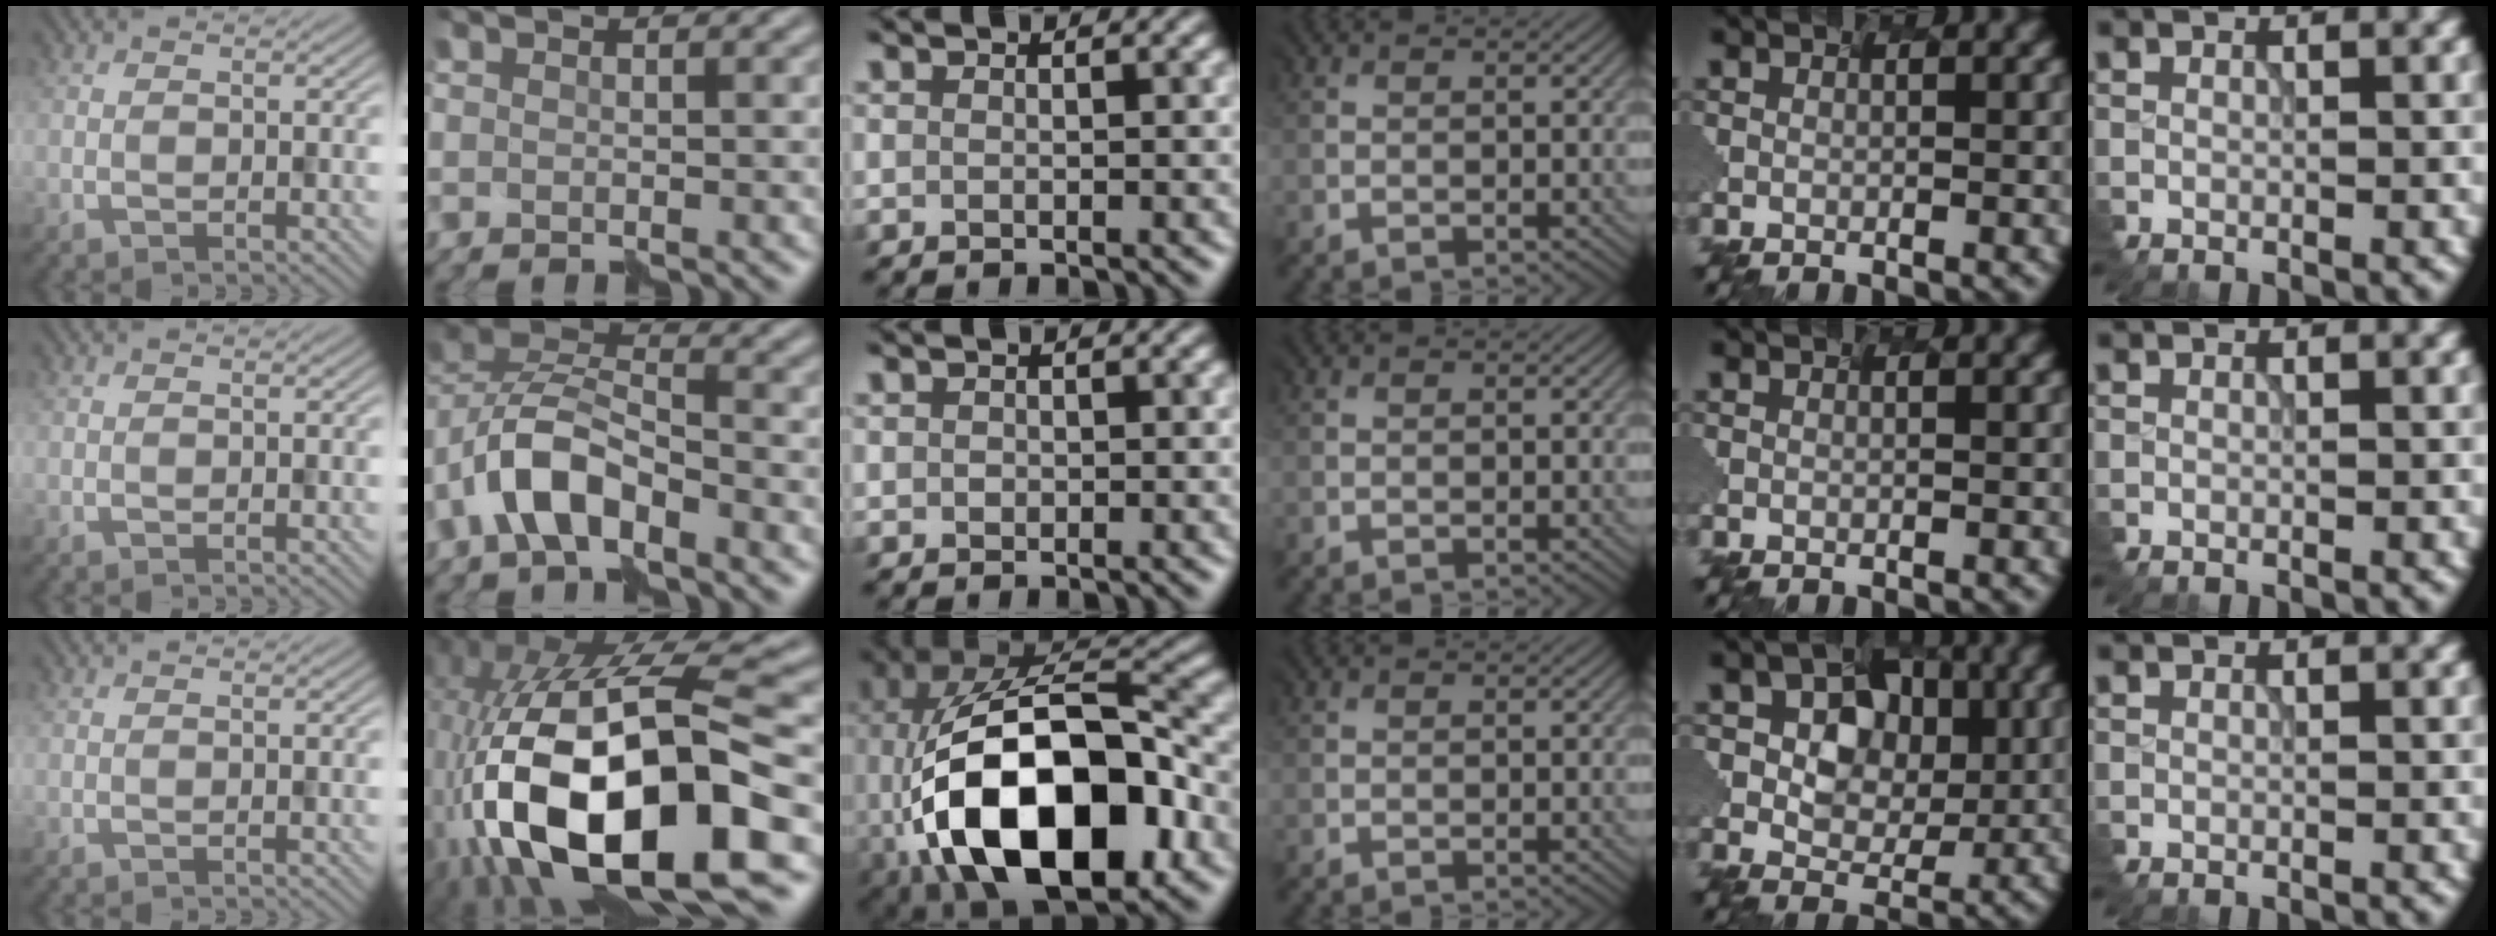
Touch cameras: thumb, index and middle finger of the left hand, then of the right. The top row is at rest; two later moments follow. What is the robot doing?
{"motion": "assemble", "object": "hinged jar"}